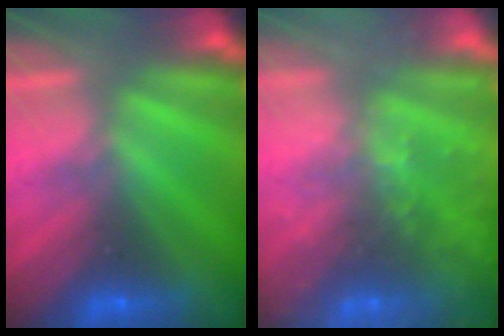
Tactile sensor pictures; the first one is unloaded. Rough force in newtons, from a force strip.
{"total": 7.0}